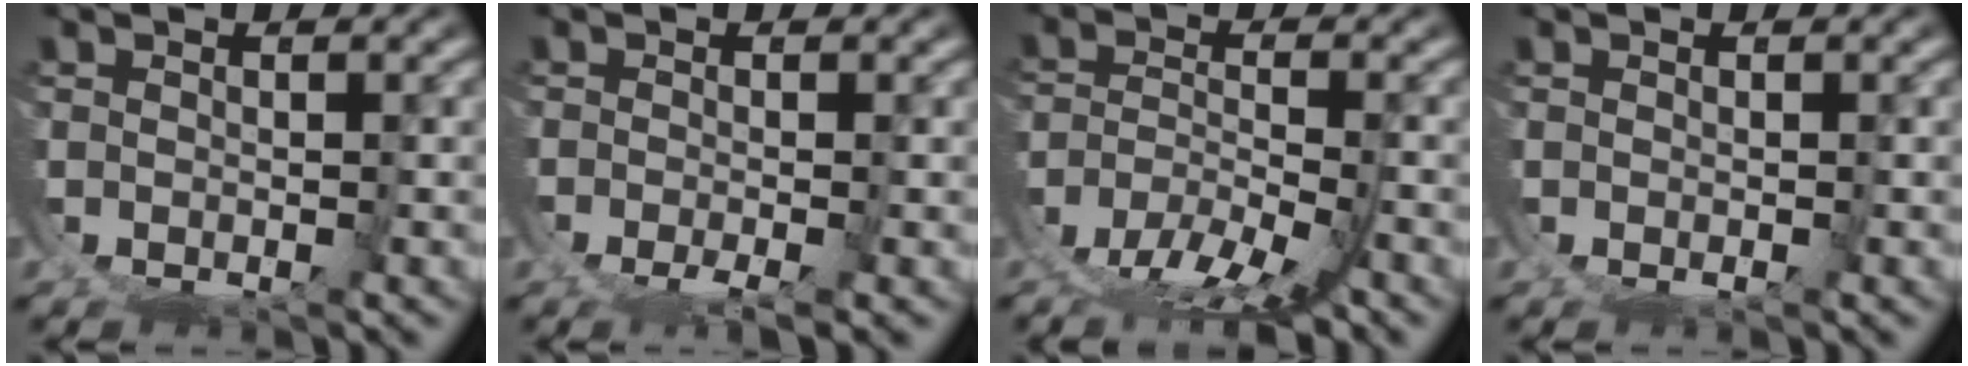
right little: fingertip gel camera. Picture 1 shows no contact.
{"total": 2.1, "force": [-1.3, -0.5, 1.5], "torque": [-0.005, 0.000, -0.023]}
{"total": 5.6, "force": [-3.5, 1.7, 4.1], "torque": [-0.059, -0.021, -0.051]}
{"total": 0.0}